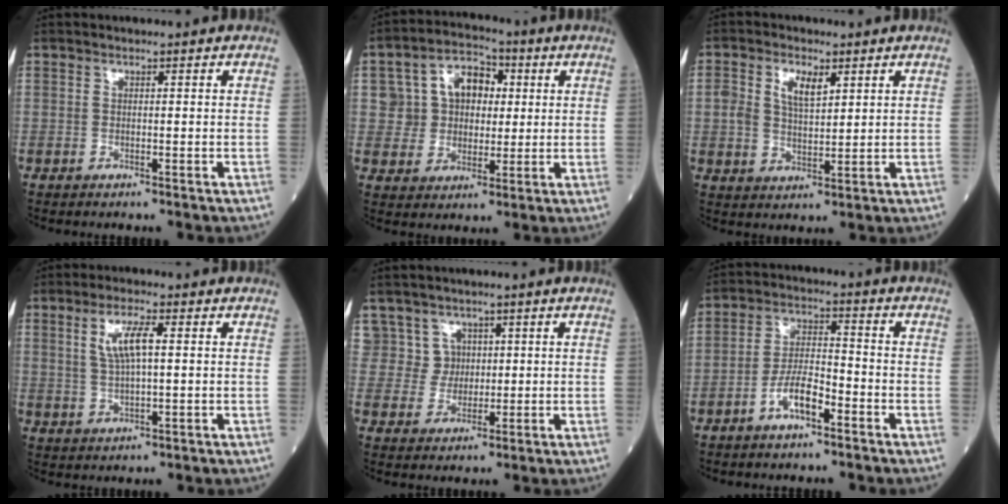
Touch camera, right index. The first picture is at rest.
{"total": 9.0, "force": [2.2, 7.4, 4.5], "torque": [-0.077, 0.033, 0.043]}
{"total": 5.6, "force": [2.3, 2.7, 4.3], "torque": [-0.090, 0.014, 0.049]}
{"total": 5.7, "force": [1.6, 1.0, 5.4], "torque": [-0.110, 0.006, 0.035]}
{"total": 5.1, "force": [2.3, 4.6, -0.4], "torque": [0.017, 0.016, 0.046]}
{"total": 6.0, "force": [-3.2, 1.8, 4.7], "torque": [-0.098, 0.010, -0.061]}